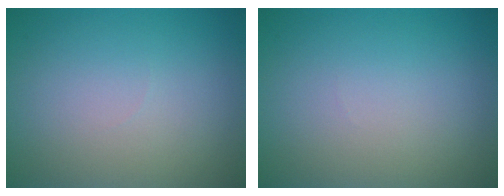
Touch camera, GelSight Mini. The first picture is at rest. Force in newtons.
{"total": 0.0}